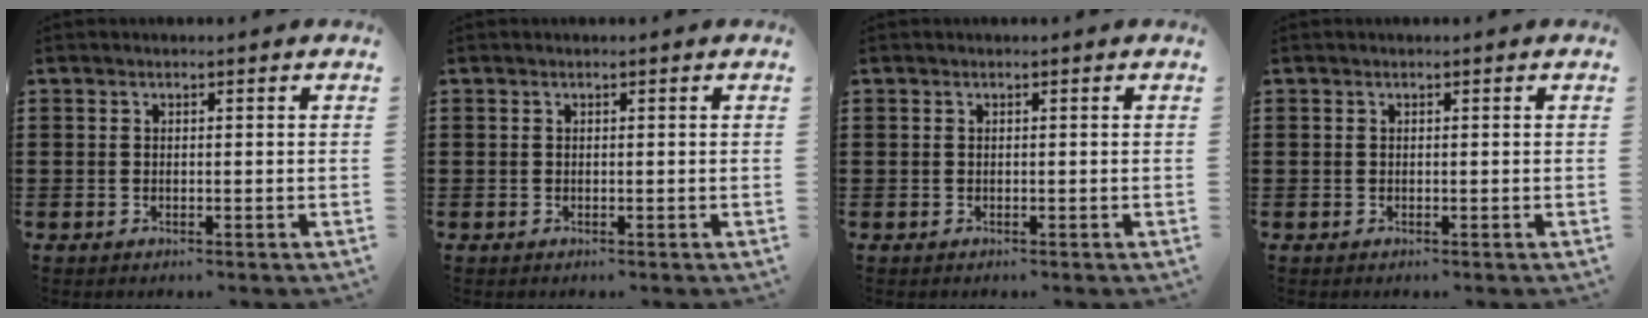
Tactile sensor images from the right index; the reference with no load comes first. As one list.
[{"total": 0.0}, {"total": 0.0}, {"total": 0.0}]